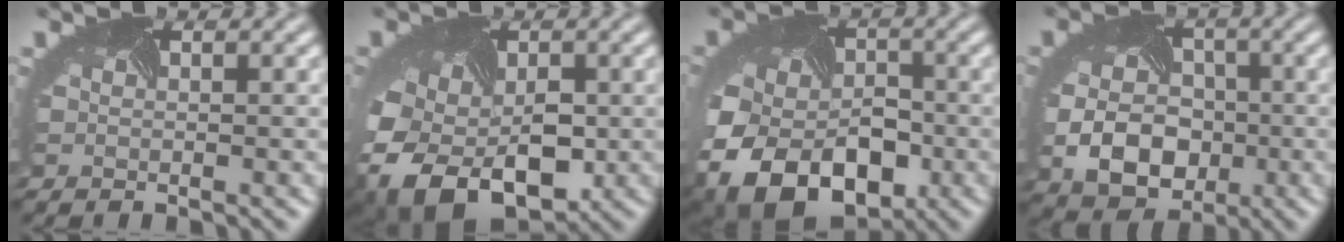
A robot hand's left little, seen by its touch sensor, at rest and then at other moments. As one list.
[{"total": 11.5, "force": [-3.7, 8.0, 7.4], "torque": [-0.155, -0.039, -0.049]}, {"total": 14.8, "force": [-5.3, 10.7, 8.7], "torque": [-0.172, -0.037, -0.081]}, {"total": 7.6, "force": [-1.9, 5.7, 4.6], "torque": [-0.097, -0.022, -0.029]}]